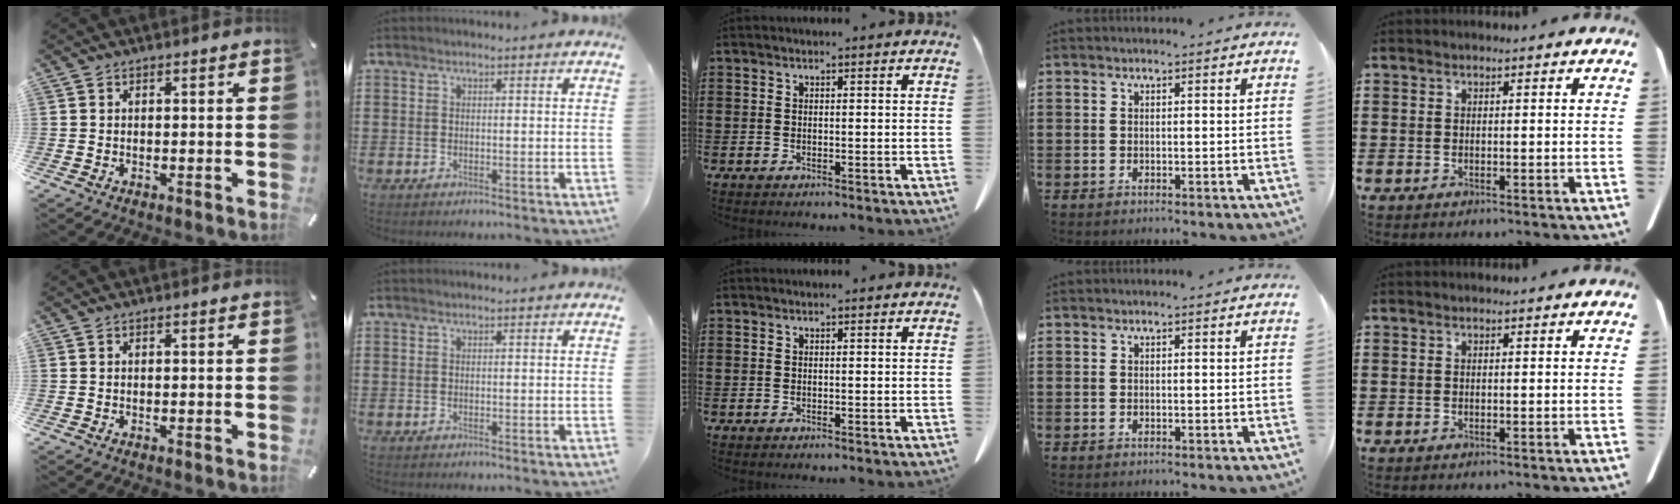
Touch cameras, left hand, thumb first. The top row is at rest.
{}